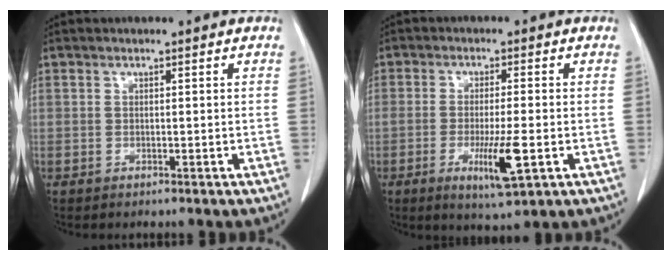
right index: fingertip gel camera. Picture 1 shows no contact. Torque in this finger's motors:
{"motor_torque": [1.52, -0.30, 0.72, 0.16]}